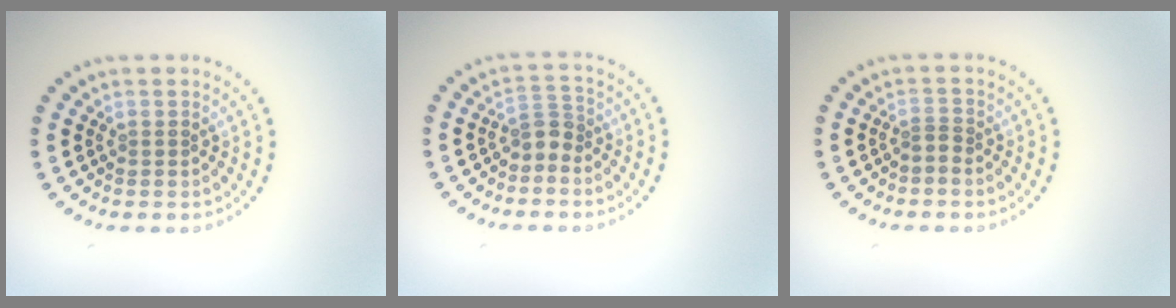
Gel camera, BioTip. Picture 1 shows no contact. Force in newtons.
{"total": 2.0, "press": 1.5, "slide": 1.3}
{"total": 0.9, "press": 0.5, "slide": 0.7}